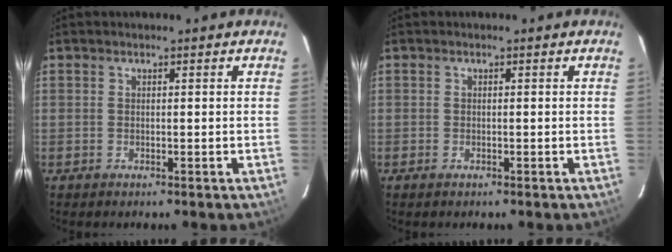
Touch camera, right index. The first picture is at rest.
{"total": 0.7, "force": [-0.5, 0.3, 0.3], "torque": [-0.007, -0.002, -0.009]}